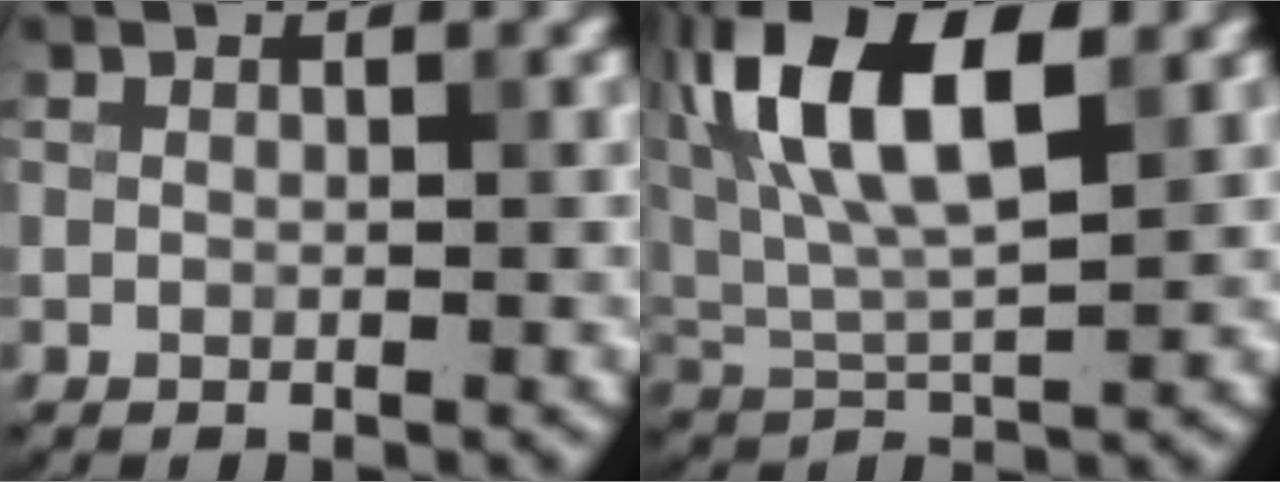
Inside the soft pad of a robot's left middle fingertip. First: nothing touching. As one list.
[{"total": 11.0, "force": [4.6, 4.7, 8.8], "torque": [-0.177, 0.017, 0.079]}]